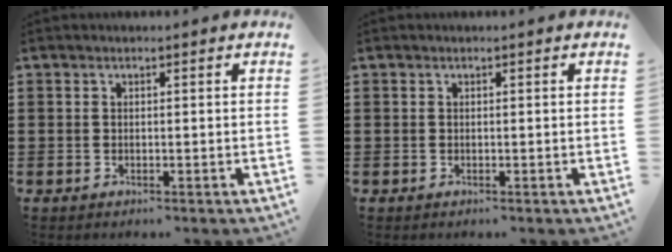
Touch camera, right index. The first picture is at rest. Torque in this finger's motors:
{"motor_torque": [-0.51, 1.00, 0.00, -0.01]}